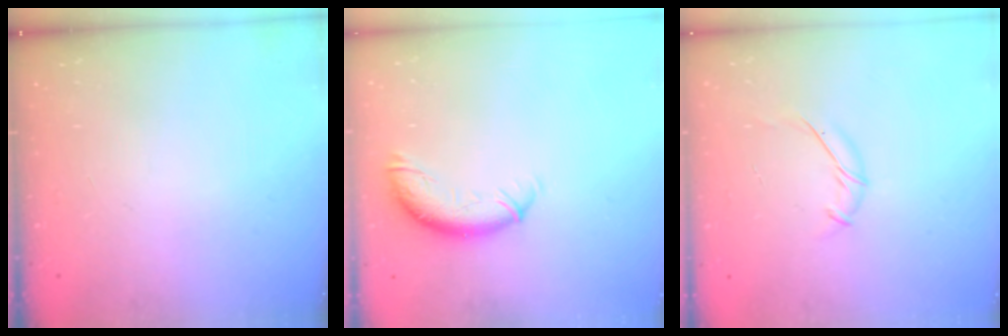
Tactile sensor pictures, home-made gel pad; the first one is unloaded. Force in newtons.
{"total": 10.3, "press": 10.3, "slide": 0.8}
{"total": 6.6, "press": 6.5, "slide": 1.4}